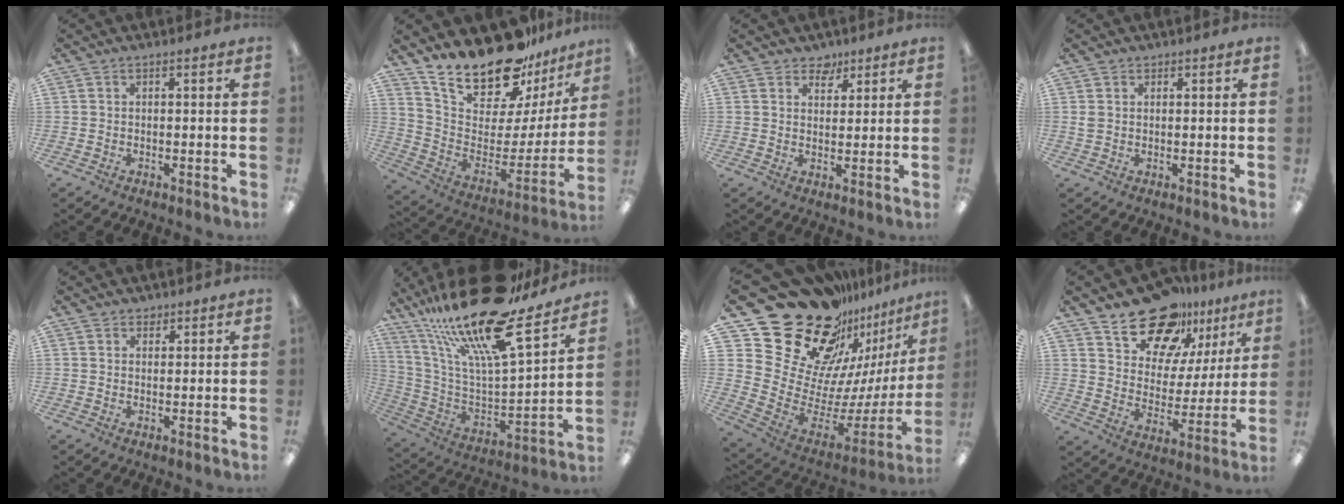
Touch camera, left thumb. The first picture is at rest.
{"total": 22.6, "force": [19.6, 7.5, 8.4], "torque": [-0.154, -0.149, 0.349]}
{"total": 4.0, "force": [3.0, 2.6, 0.5], "torque": [0.004, -0.014, 0.052]}
{"total": 1.7, "force": [0.8, 1.4, 0.5], "torque": [-0.012, 0.004, 0.015]}
{"total": 1.6, "force": [1.3, 0.9, 0.0], "torque": [0.007, -0.004, 0.024]}
{"total": 25.4, "force": [18.1, 7.2, 16.3], "torque": [-0.280, -0.119, 0.300]}
{"total": 29.5, "force": [19.7, 16.5, 14.6], "torque": [-0.235, -0.183, 0.412]}
{"total": 18.3, "force": [14.7, 9.3, 5.8], "torque": [-0.093, -0.108, 0.265]}